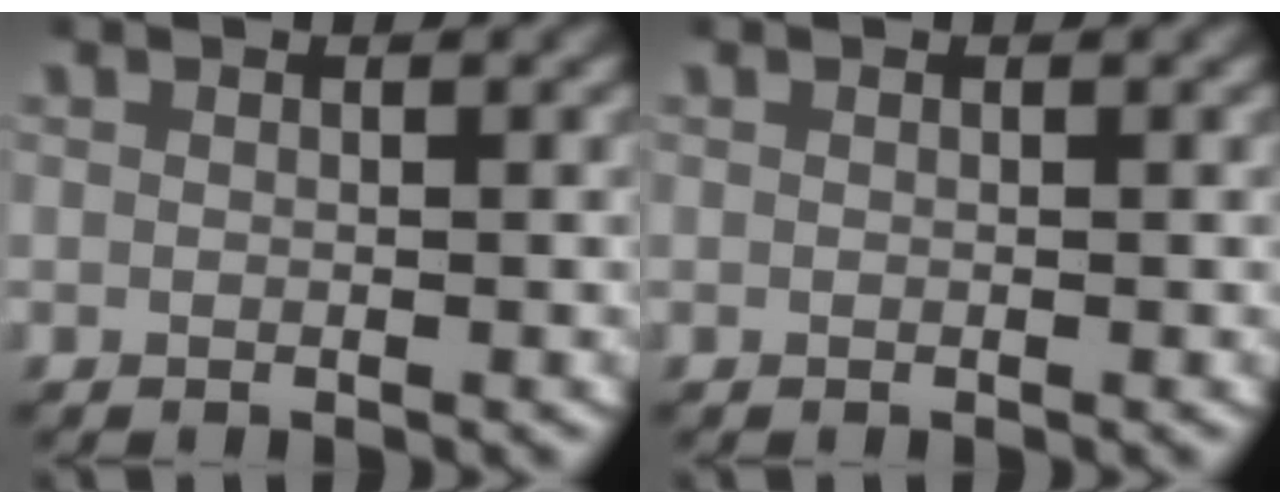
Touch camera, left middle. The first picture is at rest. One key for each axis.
{"total": 0.0}